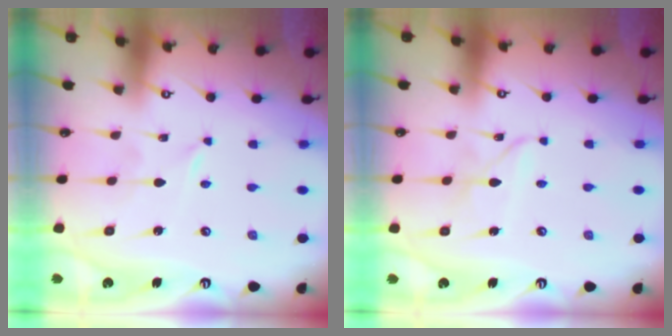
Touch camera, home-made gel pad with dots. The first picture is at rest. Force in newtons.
{"total": 2.8, "press": 2.8, "slide": 0.2}